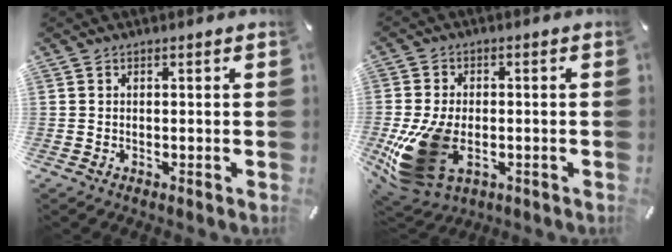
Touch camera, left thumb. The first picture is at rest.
{"total": 16.4, "force": [-4.0, 10.8, 11.7], "torque": [-0.245, 0.001, -0.063]}